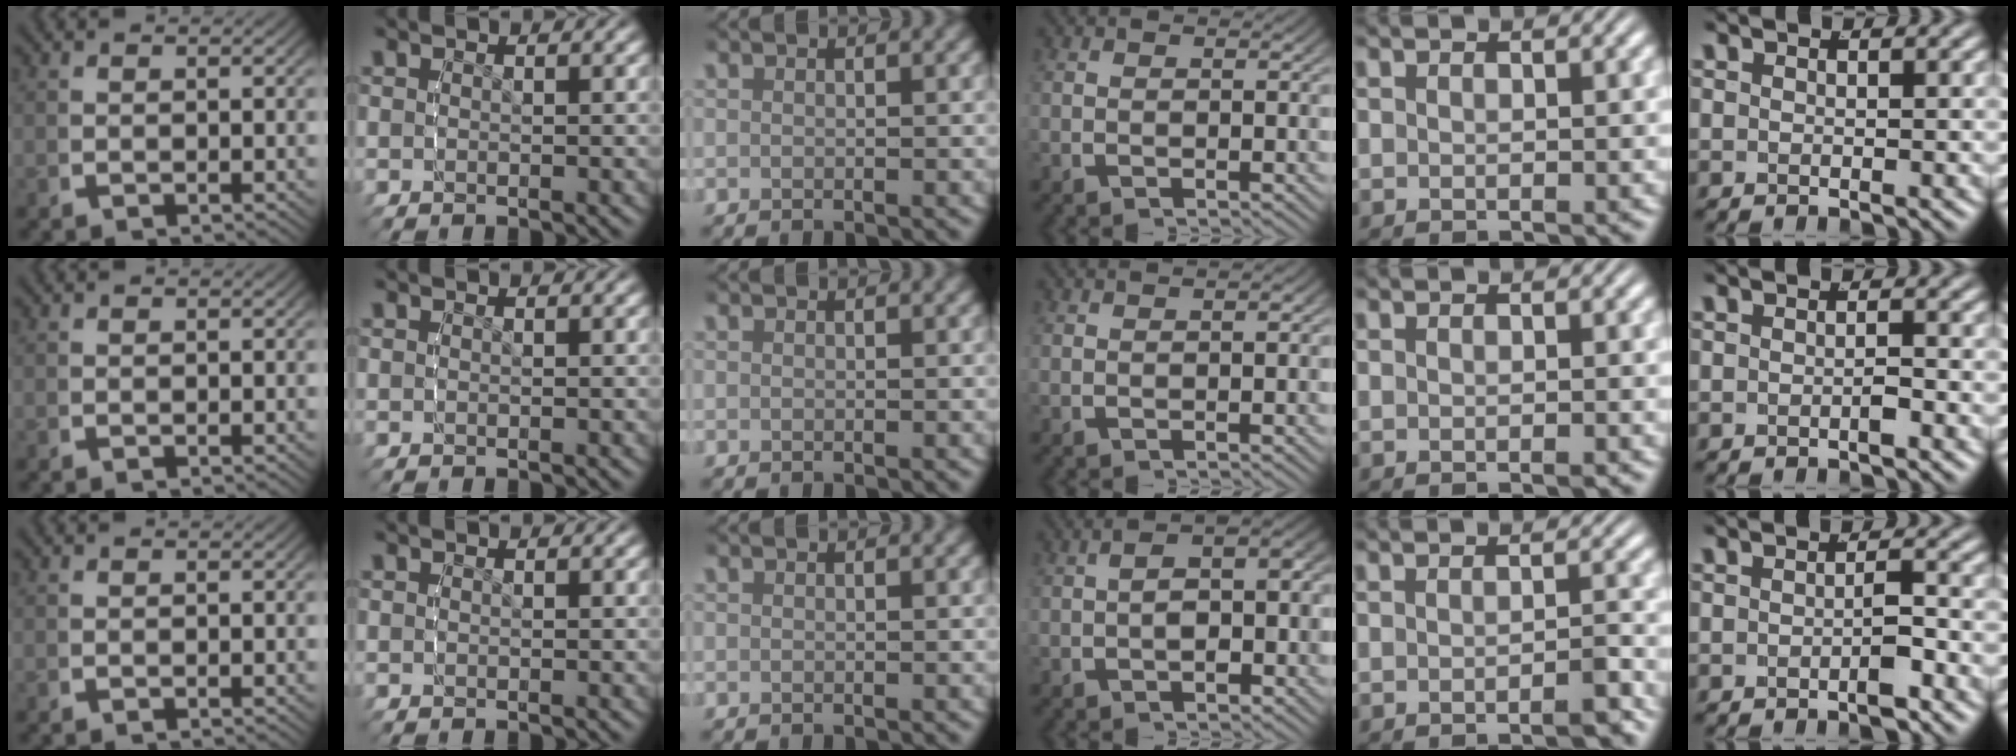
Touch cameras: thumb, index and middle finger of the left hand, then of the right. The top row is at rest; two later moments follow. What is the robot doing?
{"motion": "lift_and_place", "object": "sponge"}